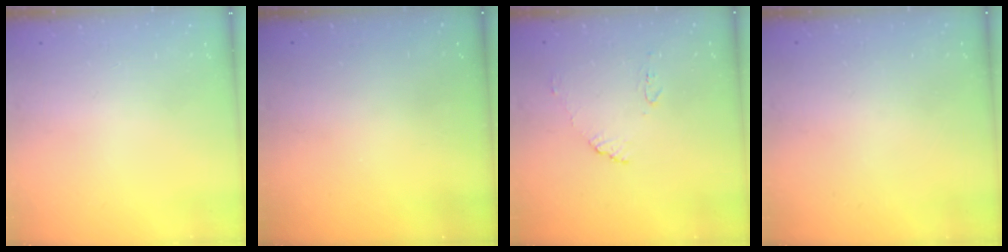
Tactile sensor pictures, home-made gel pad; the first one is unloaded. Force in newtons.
{"total": 3.1, "press": 3.1, "slide": 0.3}
{"total": 8.2, "press": 8.1, "slide": 0.8}
{"total": 3.2, "press": 3.2, "slide": 0.1}